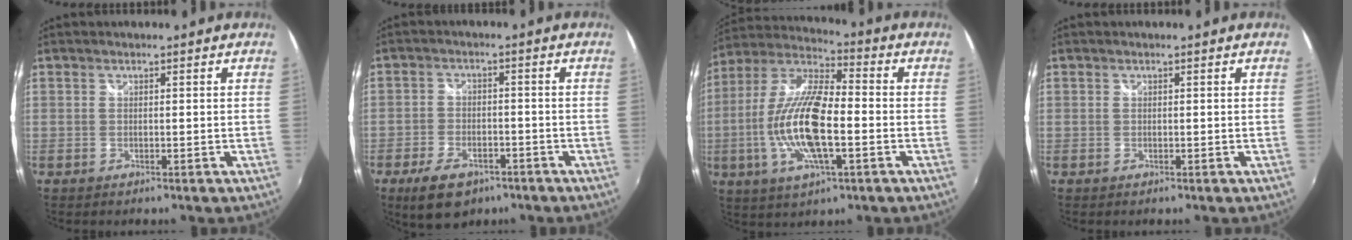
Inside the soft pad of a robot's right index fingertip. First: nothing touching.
{"total": 9.4, "force": [-6.0, 5.1, 5.1], "torque": [-0.124, -0.008, -0.098]}
{"total": 17.1, "force": [-3.3, 5.5, 15.8], "torque": [-0.316, -0.005, -0.068]}
{"total": 0.0}